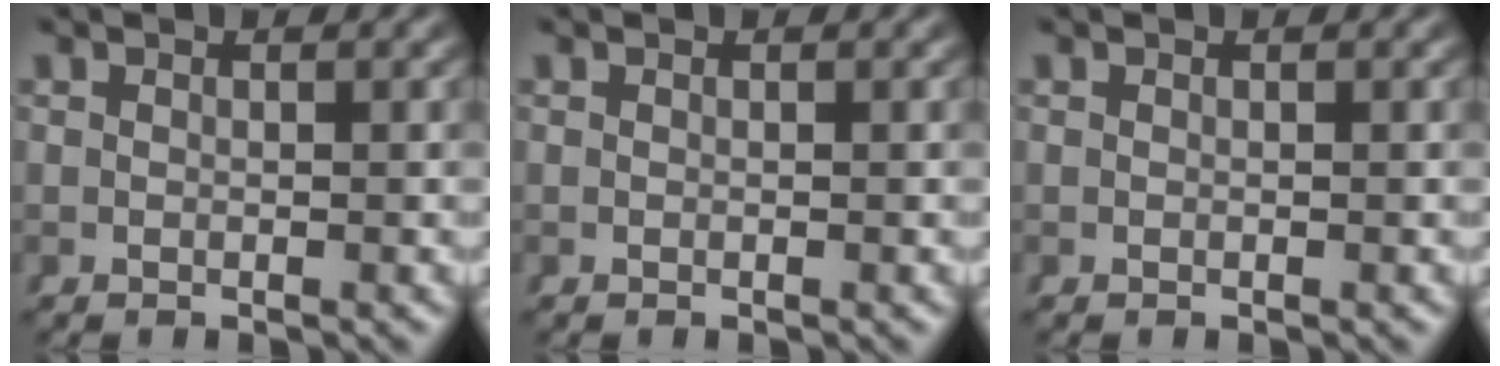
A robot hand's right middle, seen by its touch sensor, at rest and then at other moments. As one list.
[{"total": 0.0}, {"total": 0.0}]